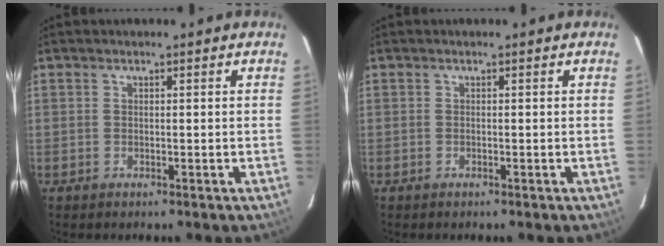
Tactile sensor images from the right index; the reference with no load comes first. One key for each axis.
{"total": 0.0}